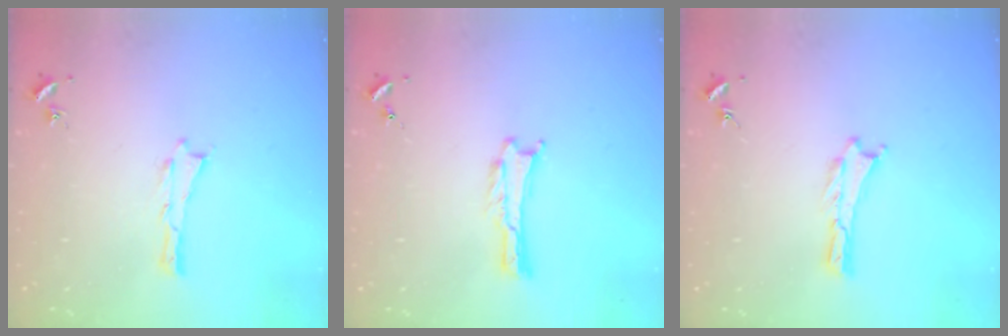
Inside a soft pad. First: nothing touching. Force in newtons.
{"total": 0.0}
{"total": 0.0}